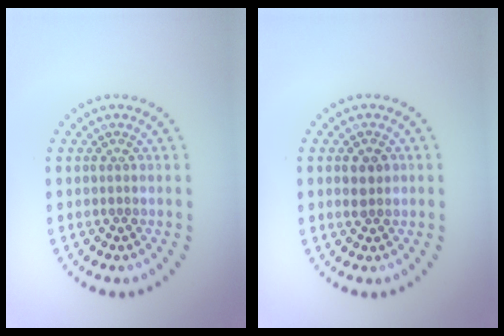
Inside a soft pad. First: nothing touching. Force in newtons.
{"total": 1.6, "press": 1.6, "slide": 0.2}